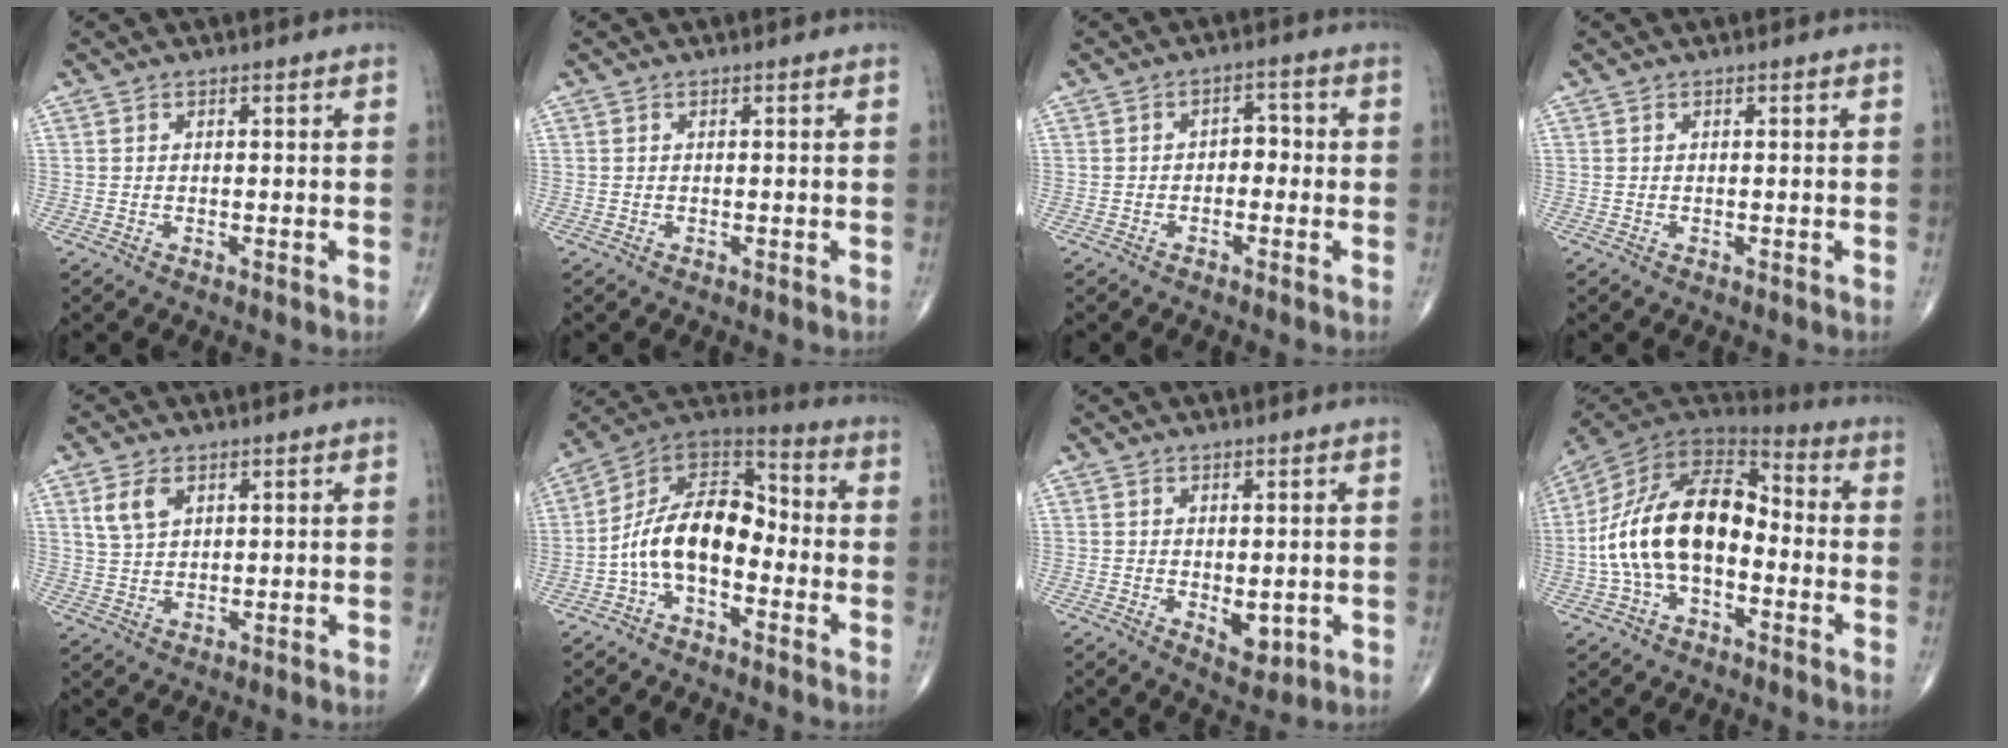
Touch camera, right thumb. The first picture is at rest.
{"total": 0.0}
{"total": 3.3, "force": [-0.7, 2.3, 2.2], "torque": [-0.011, 0.018, -0.021]}
{"total": 0.0}
{"total": 5.0, "force": [2.3, 3.0, 3.2], "torque": [-0.057, -0.005, 0.051]}
{"total": 13.5, "force": [-3.3, 7.9, 10.4], "torque": [-0.163, 0.067, -0.073]}
{"total": 3.8, "force": [-0.6, 2.0, 3.1], "torque": [-0.029, -0.009, 0.001]}
{"total": 19.3, "force": [-2.7, 11.3, 15.4], "torque": [-0.274, 0.049, -0.056]}